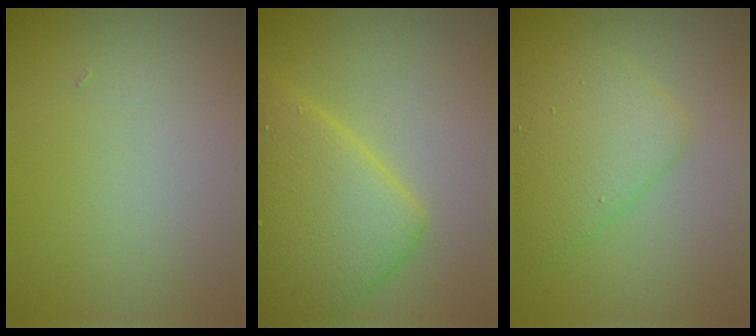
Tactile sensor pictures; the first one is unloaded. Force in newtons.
{"total": 7.1, "press": 7.1, "slide": 0.1}
{"total": 3.8, "press": 3.8, "slide": 0.2}